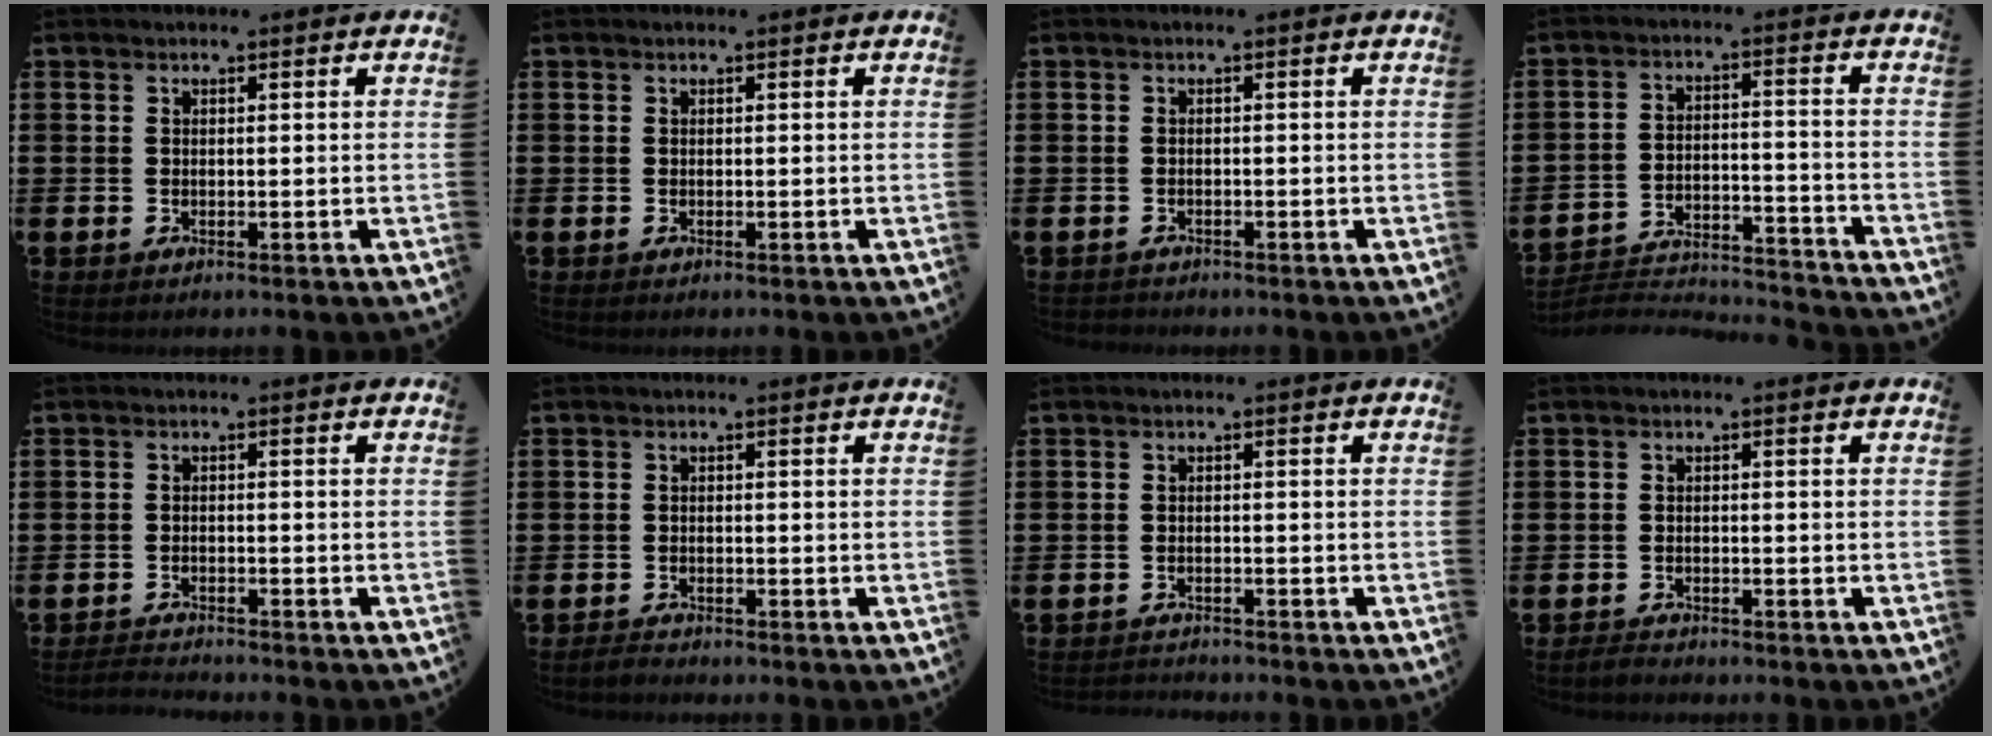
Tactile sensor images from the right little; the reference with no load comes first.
{"total": 0.0}
{"total": 0.7, "force": [-0.7, 0.1, -0.1], "torque": [0.000, -0.001, -0.015]}
{"total": 3.8, "force": [-3.7, 0.8, 0.8], "torque": [-0.017, -0.002, -0.079]}
{"total": 1.7, "force": [-1.7, -0.1, 0.0], "torque": [-0.003, 0.003, -0.036]}
{"total": 1.0, "force": [-1.0, 0.2, 0.2], "torque": [-0.007, 0.000, -0.021]}
{"total": 1.3, "force": [-1.3, -0.1, -0.1], "torque": [-0.002, 0.003, -0.027]}
{"total": 1.2, "force": [-1.1, 0.2, 0.1], "torque": [-0.006, 0.000, -0.023]}